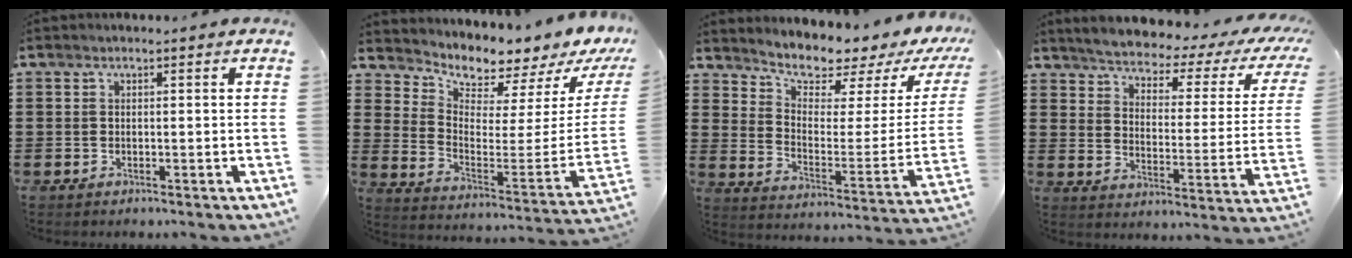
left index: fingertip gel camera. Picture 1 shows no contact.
{"total": 4.3, "force": [4.2, 0.1, -0.4], "torque": [-0.011, -0.069, 0.064]}
{"total": 5.0, "force": [4.8, 1.1, 0.8], "torque": [-0.040, -0.047, 0.077]}
{"total": 3.2, "force": [2.8, 0.2, 1.5], "torque": [-0.048, -0.028, 0.038]}